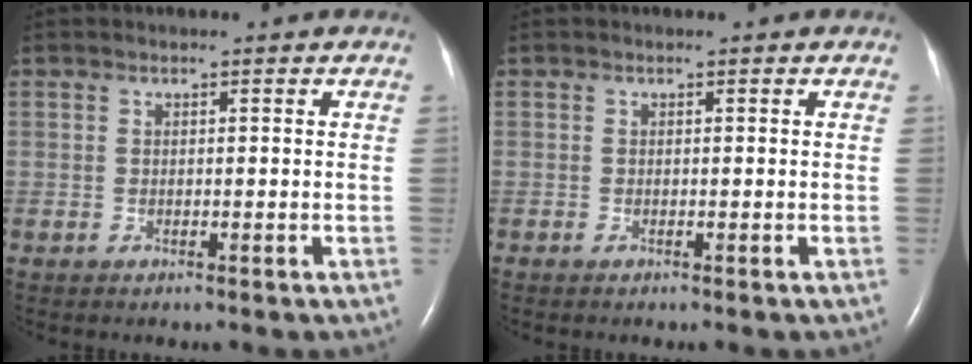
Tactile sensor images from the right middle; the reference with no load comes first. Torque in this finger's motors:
{"motor_torque": [-0.02, 0.02, 0.03, -0.01]}